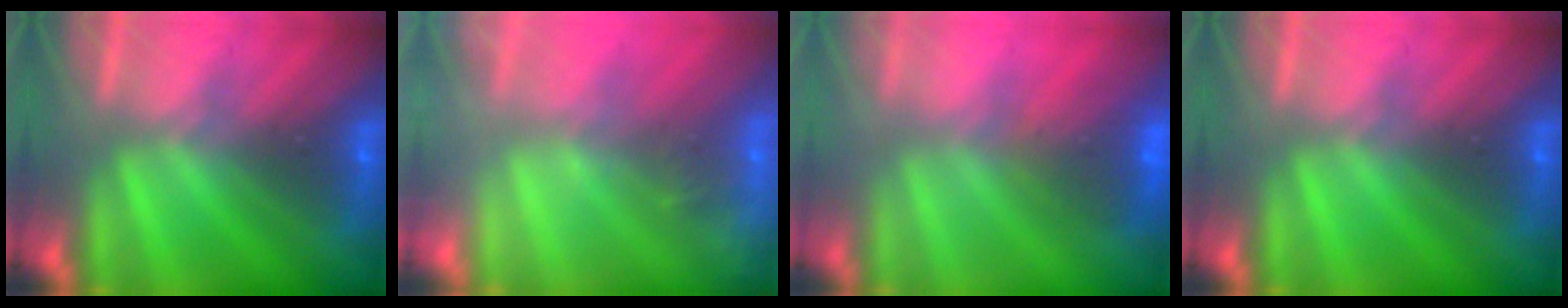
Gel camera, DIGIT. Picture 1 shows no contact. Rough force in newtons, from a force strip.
{"total": 2.2}
{"total": 5.6}
{"total": 0.0}